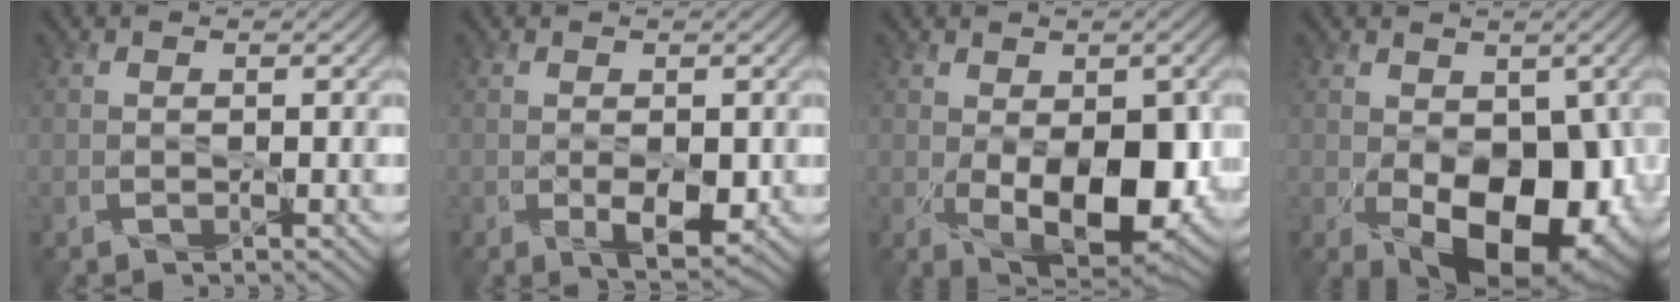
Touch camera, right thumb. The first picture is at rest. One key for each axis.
{"total": 3.3, "fx": -0.7, "fy": 1.6, "fz": 2.7, "tx": -0.051, "ty": -0.011, "tz": -0.006}
{"total": 11.8, "fx": -2.1, "fy": 6.5, "fz": 9.7, "tx": -0.162, "ty": -0.042, "tz": -0.012}
{"total": 14.0, "fx": -3.4, "fy": 8.3, "fz": 10.7, "tx": -0.158, "ty": -0.048, "tz": -0.031}